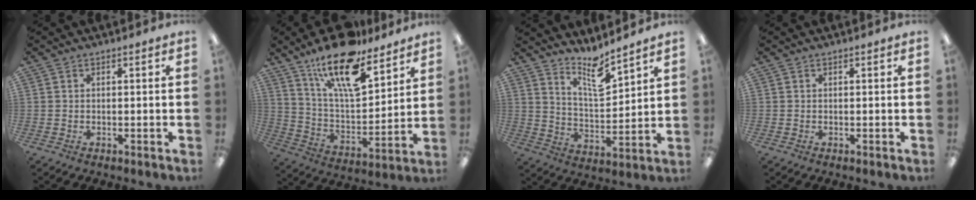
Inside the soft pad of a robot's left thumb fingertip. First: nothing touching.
{"total": 19.5, "force": [14.1, 6.8, 11.7], "torque": [-0.200, -0.083, 0.241]}
{"total": 10.1, "force": [8.3, 2.6, 5.1], "torque": [-0.083, -0.059, 0.144]}
{"total": 0.0}